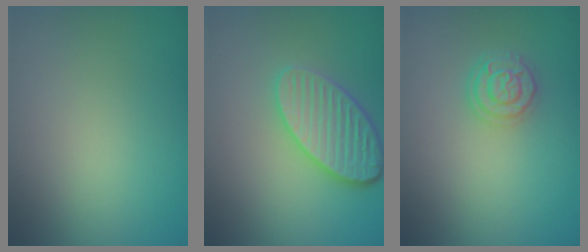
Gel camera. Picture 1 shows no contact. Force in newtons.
{"total": 4.7, "press": 3.9, "slide": 2.6}
{"total": 2.8, "press": 2.3, "slide": 1.5}